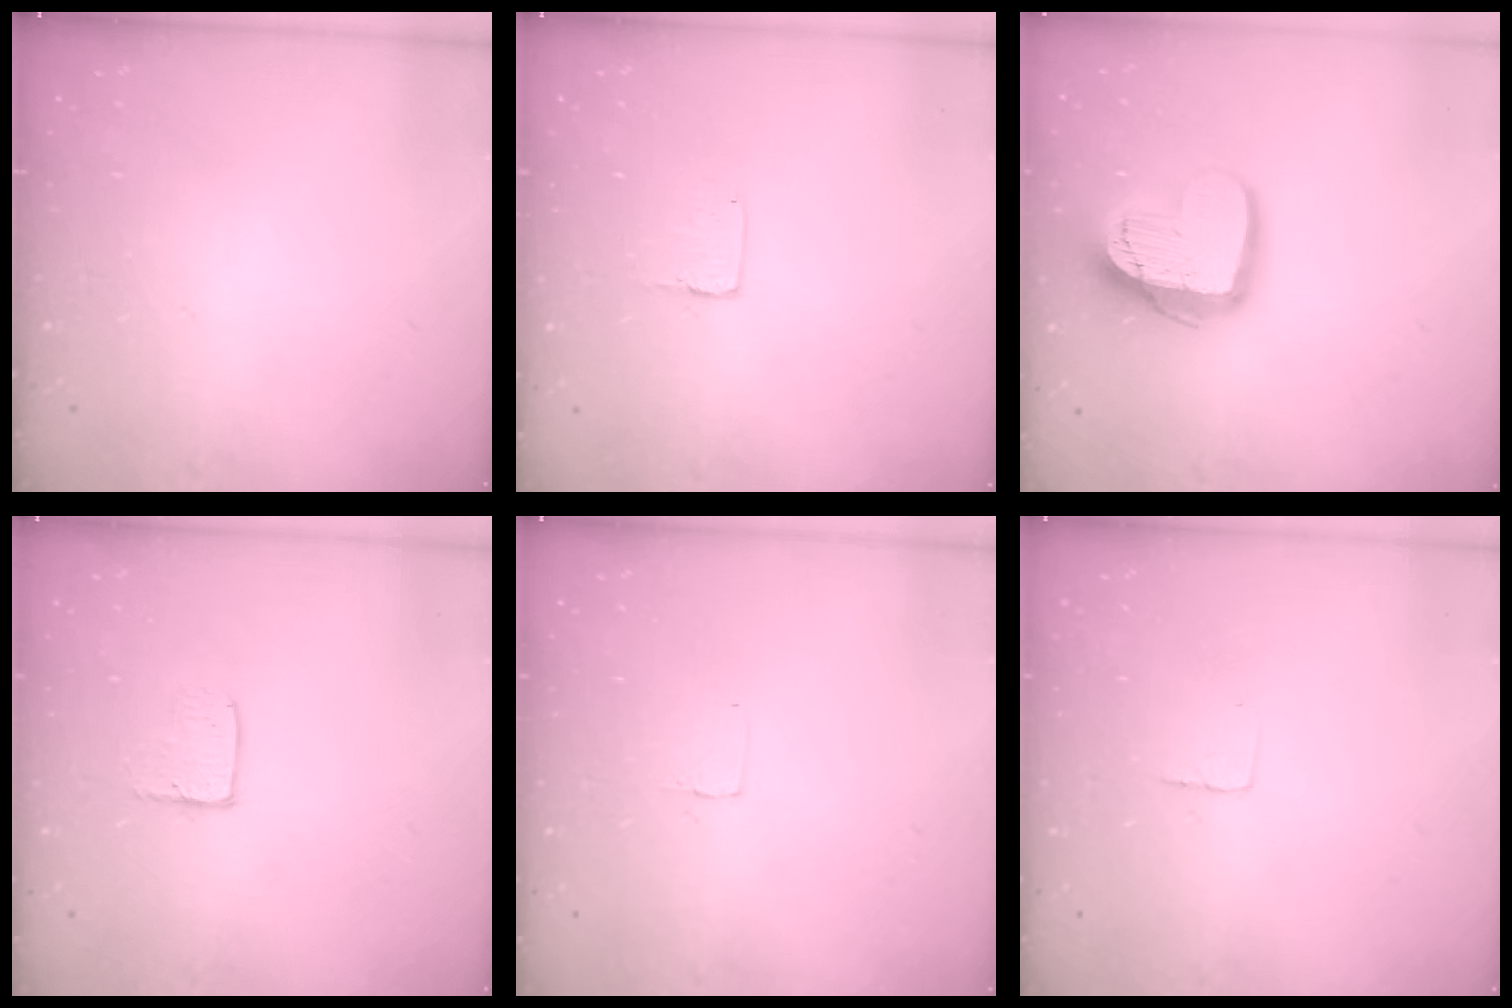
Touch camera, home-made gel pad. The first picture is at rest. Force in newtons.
{"total": 2.0, "press": 2.0, "slide": 0.0}
{"total": 16.3, "press": 16.3, "slide": 1.3}
{"total": 4.0, "press": 4.0, "slide": 0.4}
{"total": 2.6, "press": 2.6, "slide": 0.2}
{"total": 2.9, "press": 2.9, "slide": 0.2}